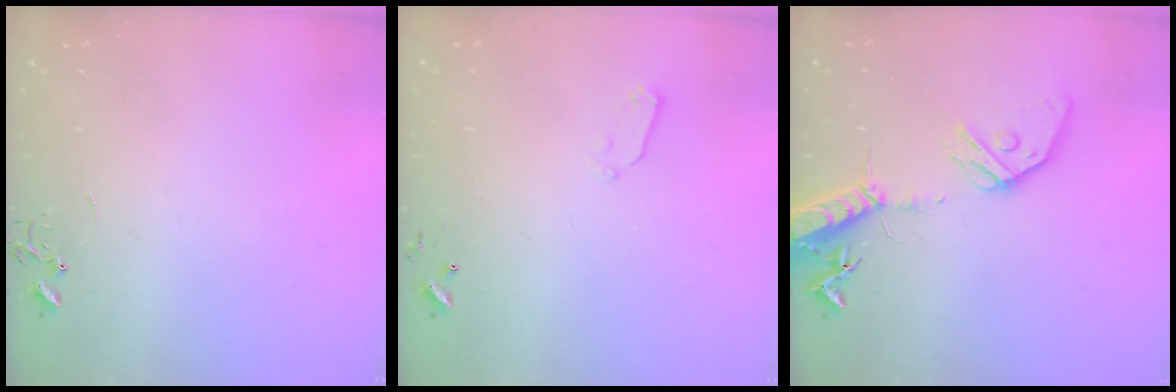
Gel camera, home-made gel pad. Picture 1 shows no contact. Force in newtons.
{"total": 4.0, "press": 3.9, "slide": 0.9}
{"total": 16.0, "press": 15.7, "slide": 3.0}